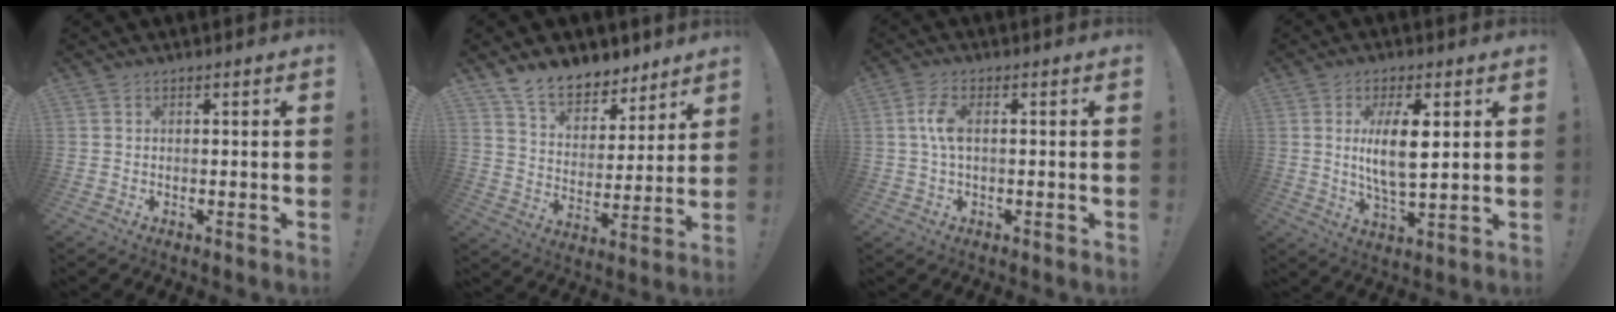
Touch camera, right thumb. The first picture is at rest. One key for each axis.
{"total": 11.8, "fx": 9.6, "fy": 5.7, "fz": 3.8, "tx": -0.075, "ty": -0.073, "tz": 0.181}
{"total": 6.2, "fx": 0.5, "fy": 2.7, "fz": 5.6, "tx": -0.114, "ty": 0.004, "tz": 0.007}
{"total": 10.7, "fx": 2.3, "fy": 3.5, "fz": 9.8, "tx": -0.188, "ty": -0.015, "tz": 0.032}